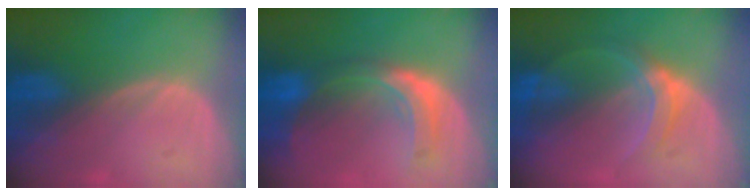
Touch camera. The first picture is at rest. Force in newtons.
{"total": 8.0, "press": 7.1, "slide": 3.8}
{"total": 5.2, "press": 5.1, "slide": 0.9}